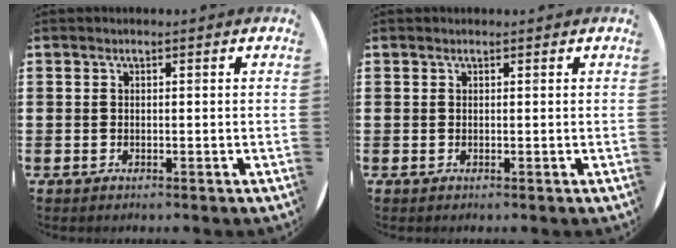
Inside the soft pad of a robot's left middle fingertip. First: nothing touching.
{"total": 0.0}